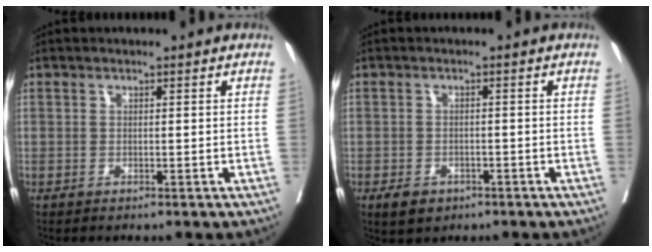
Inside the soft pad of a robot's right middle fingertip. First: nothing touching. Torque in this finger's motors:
{"motor_torque": [0.51, -0.45, 0.12, 0.04]}